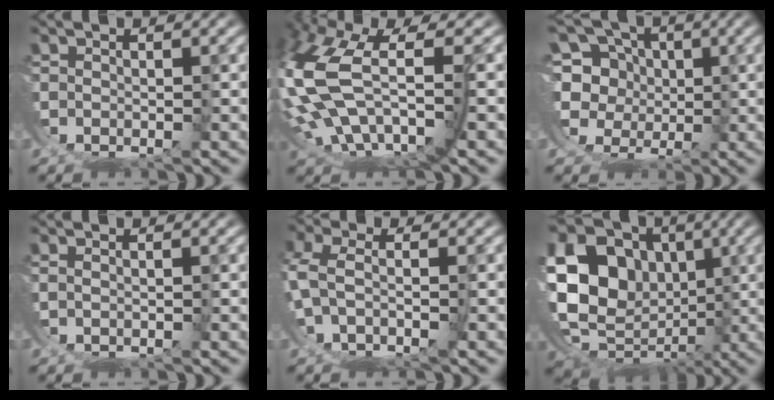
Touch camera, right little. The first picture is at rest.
{"total": 8.4, "force": [0.2, 4.5, 7.1], "torque": [-0.181, -0.018, 0.019]}
{"total": 13.1, "force": [1.6, 11.2, 6.6], "torque": [-0.161, -0.040, 0.026]}
{"total": 1.7, "force": [0.5, -1.6, 0.0], "torque": [0.011, 0.006, 0.011]}
{"total": 3.3, "force": [-0.6, 0.6, 3.2], "torque": [-0.068, -0.008, -0.004]}
{"total": 17.4, "force": [-0.8, 13.3, 11.1], "torque": [-0.210, -0.051, 0.006]}